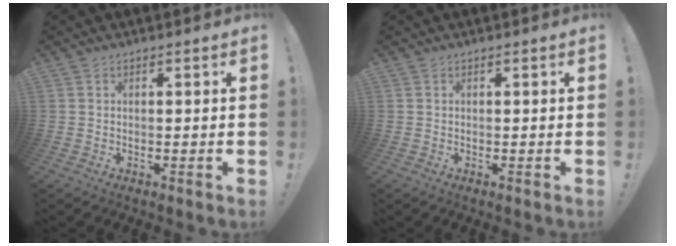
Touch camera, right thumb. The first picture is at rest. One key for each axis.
{"total": 0.0}